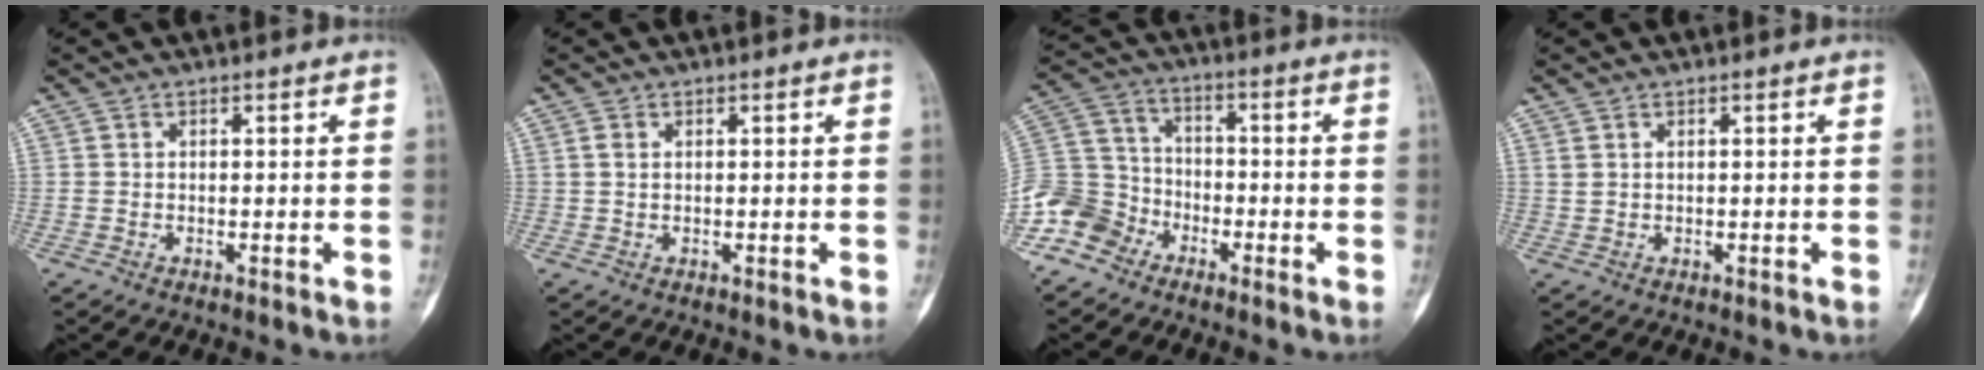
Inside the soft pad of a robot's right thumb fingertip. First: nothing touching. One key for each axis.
{"total": 1.2, "fx": 0.3, "fy": 0.8, "fz": 0.8, "tx": -0.018, "ty": 0.001, "tz": 0.008}
{"total": 11.4, "fx": -7.1, "fy": 8.4, "fz": 3.1, "tx": -0.047, "ty": 0.055, "tz": -0.150}
{"total": 0.8, "fx": 0.4, "fy": 0.5, "fz": 0.4, "tx": -0.006, "ty": 0.004, "tz": 0.011}